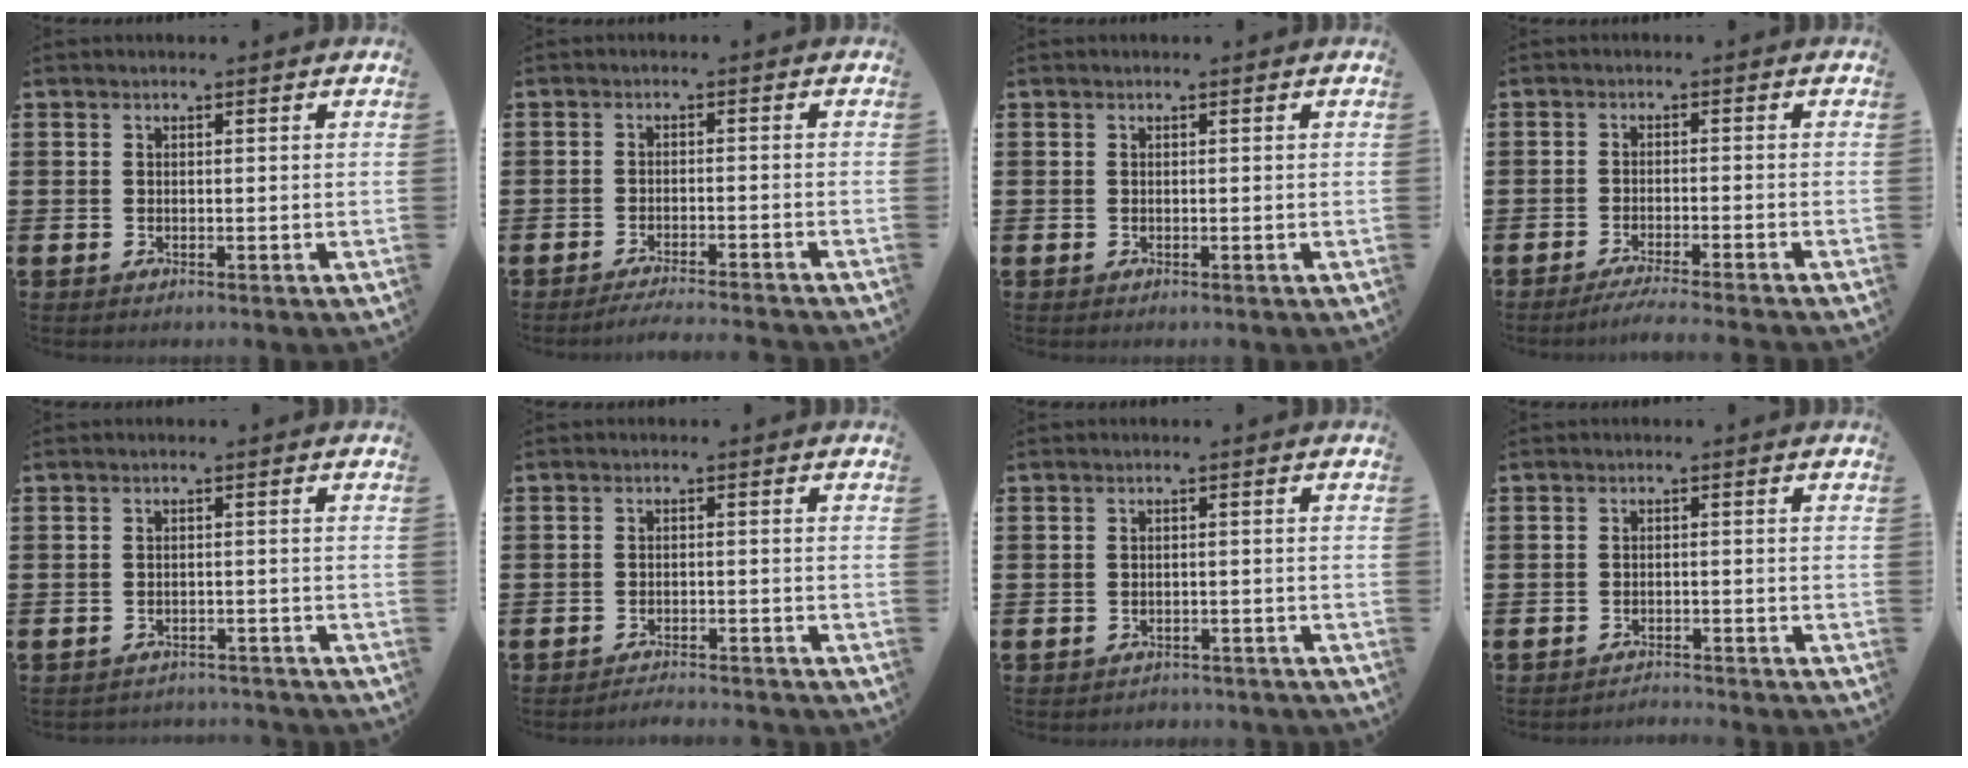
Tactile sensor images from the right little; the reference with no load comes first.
{"total": 1.9, "force": [-1.8, -0.3, 0.4], "torque": [-0.006, 0.003, -0.036]}
{"total": 0.0}
{"total": 2.3, "force": [-2.0, -0.3, 1.1], "torque": [-0.016, 0.000, -0.037]}
{"total": 1.5, "force": [-1.5, 0.0, -0.1], "torque": [-0.004, 0.002, -0.033]}
{"total": 1.7, "force": [-1.7, -0.1, 0.0], "torque": [-0.003, 0.005, -0.036]}
{"total": 1.1, "force": [-1.1, 0.1, -0.1], "torque": [-0.002, 0.003, -0.024]}
{"total": 1.6, "force": [-1.6, -0.2, -0.2], "torque": [-0.001, 0.005, -0.035]}